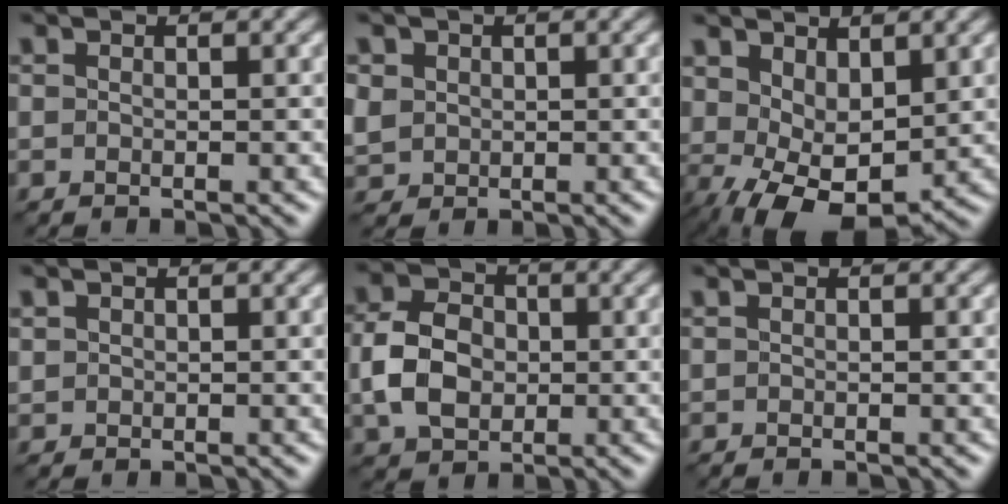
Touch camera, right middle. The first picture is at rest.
{"total": 2.7, "force": [0.8, 2.4, 1.0], "torque": [-0.049, 0.009, 0.026]}
{"total": 6.2, "force": [-0.4, 3.6, 5.0], "torque": [-0.100, -0.018, 0.006]}
{"total": 0.7, "force": [0.3, 0.6, 0.0], "torque": [-0.001, -0.001, 0.011]}
{"total": 5.8, "force": [-0.4, 4.4, 3.7], "torque": [-0.083, 0.008, -0.014]}
{"total": 0.0}